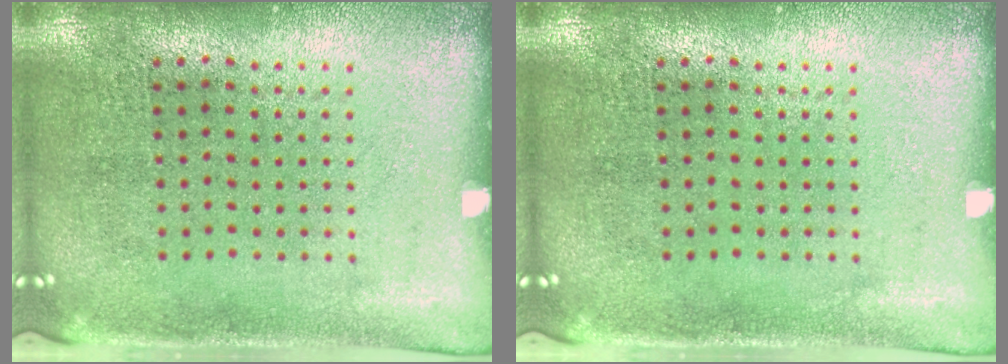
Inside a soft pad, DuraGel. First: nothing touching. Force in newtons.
{"total": 0.0}